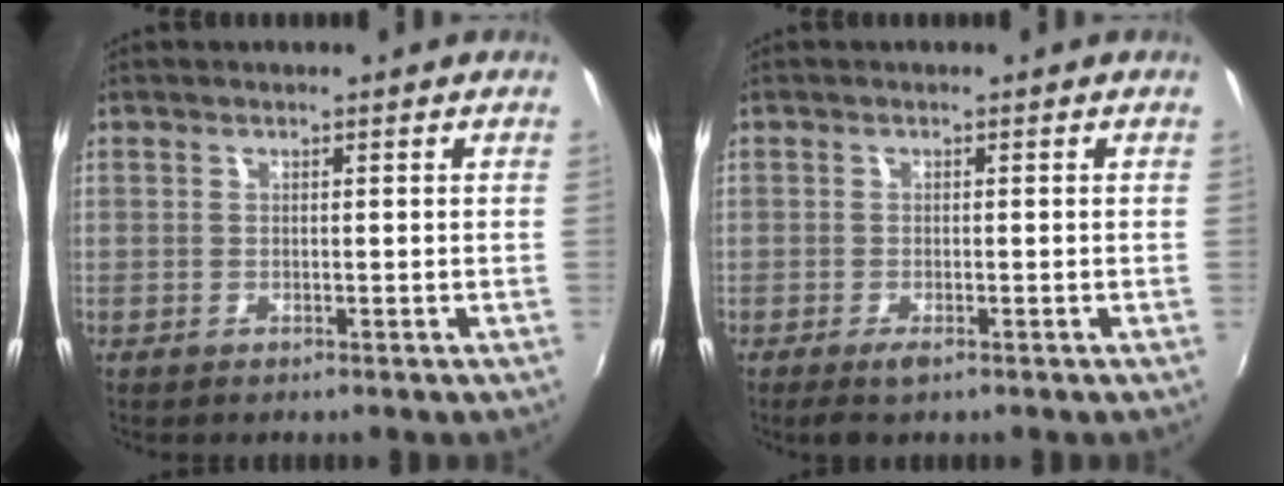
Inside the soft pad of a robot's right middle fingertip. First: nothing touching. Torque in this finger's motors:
{"motor_torque": [0.44, -0.39, 0.12, 0.04]}